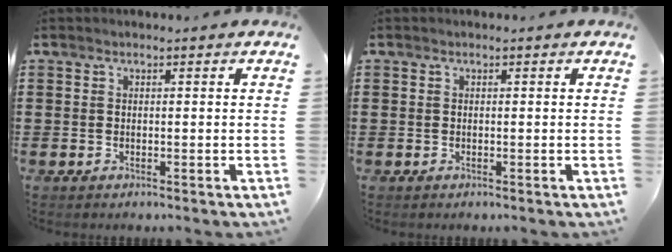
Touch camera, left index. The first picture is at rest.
{"total": 0.0}